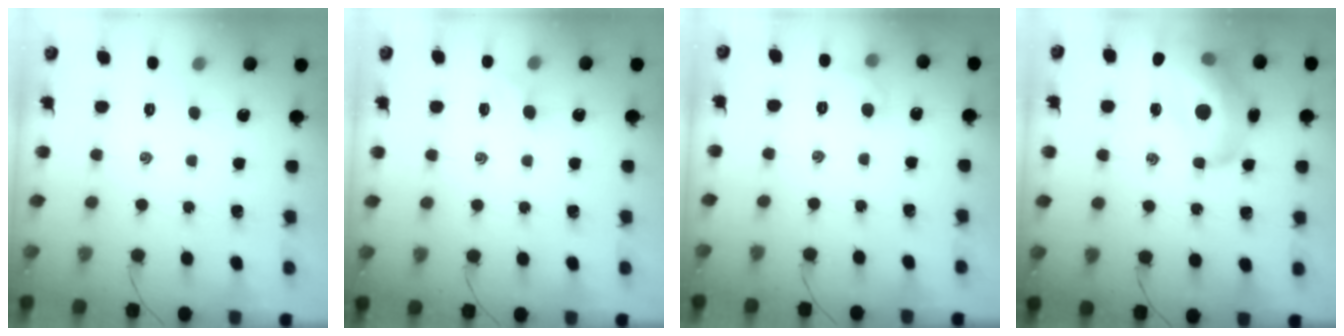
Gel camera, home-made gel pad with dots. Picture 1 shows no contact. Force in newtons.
{"total": 3.5, "press": 3.4, "slide": 0.9}
{"total": 5.3, "press": 5.1, "slide": 1.5}
{"total": 20.8, "press": 20.2, "slide": 5.0}